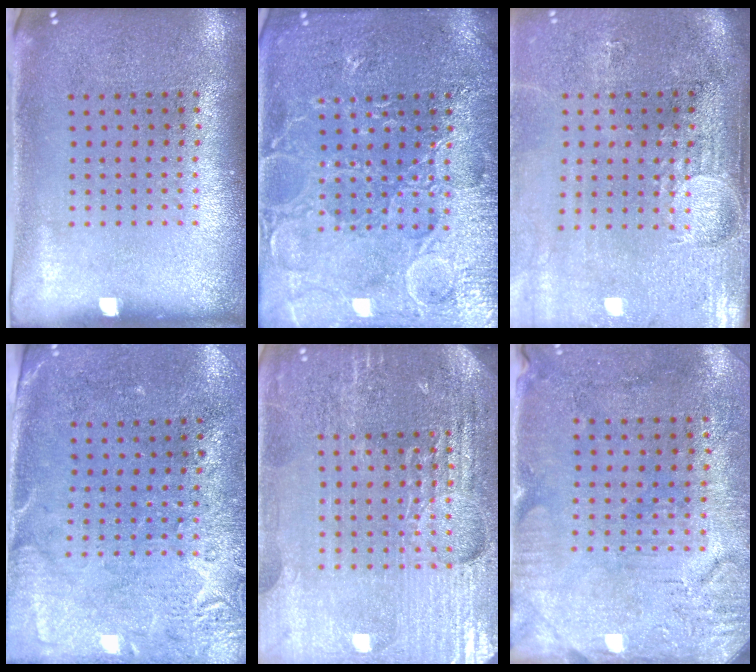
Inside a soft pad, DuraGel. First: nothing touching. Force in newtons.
{"total": 5.9, "press": 5.9, "slide": 0.7}
{"total": 4.4, "press": 3.6, "slide": 2.6}
{"total": 2.7, "press": 2.3, "slide": 1.5}
{"total": 4.9, "press": 4.6, "slide": 1.8}
{"total": 3.2, "press": 2.6, "slide": 1.8}